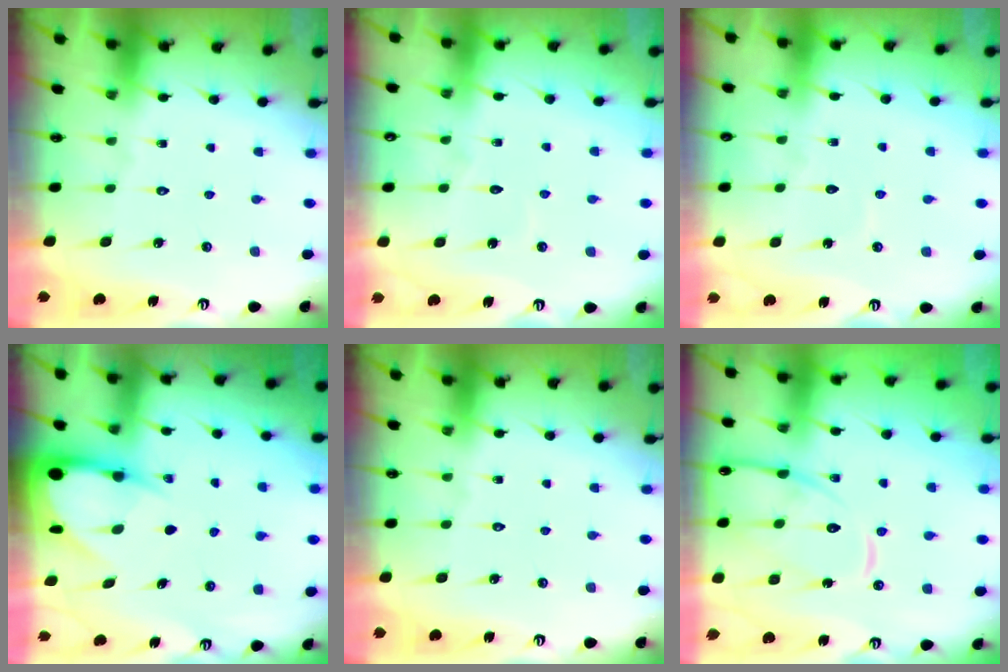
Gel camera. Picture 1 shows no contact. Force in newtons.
{"total": 2.6, "press": 2.6, "slide": 0.2}
{"total": 3.5, "press": 3.5, "slide": 0.3}
{"total": 5.8, "press": 5.8, "slide": 0.7}
{"total": 0.0}
{"total": 14.4, "press": 14.3, "slide": 1.4}